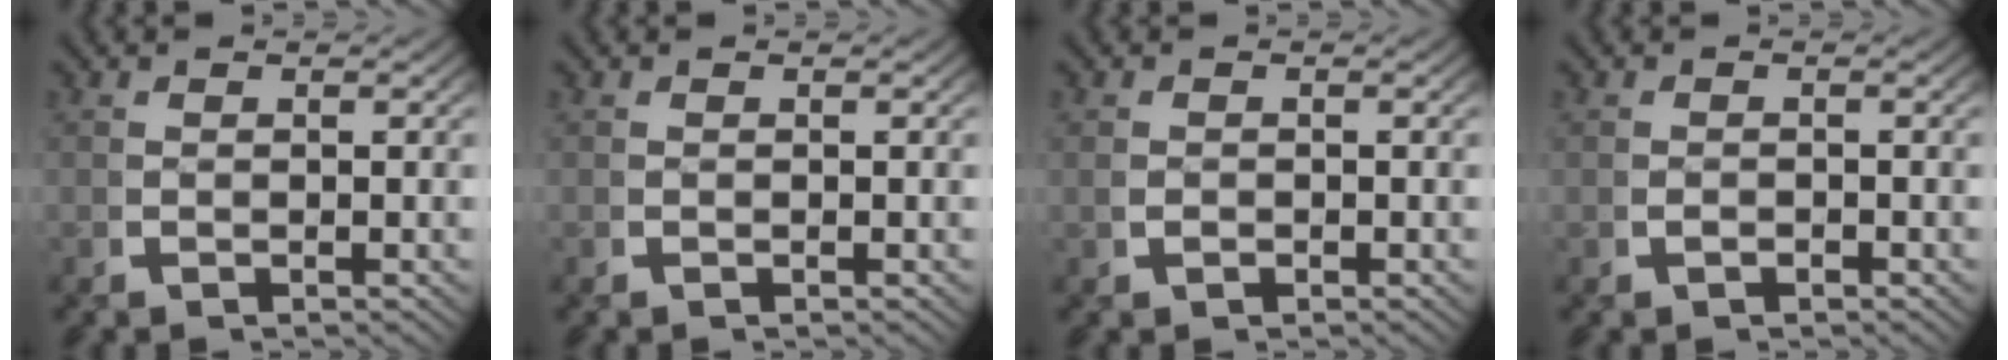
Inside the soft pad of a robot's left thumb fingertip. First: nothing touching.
{"total": 0.0}
{"total": 1.0, "force": [-0.1, 0.8, 0.6], "torque": [-0.020, -0.010, 0.002]}
{"total": 0.6, "force": [-0.4, 0.3, 0.4], "torque": [-0.012, -0.005, -0.004]}